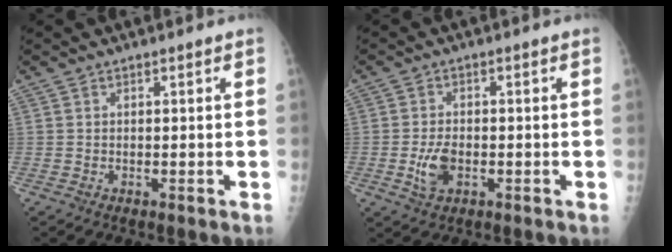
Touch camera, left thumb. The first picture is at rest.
{"total": 4.6, "force": [-1.3, 2.7, 3.5], "torque": [-0.069, 0.004, -0.019]}